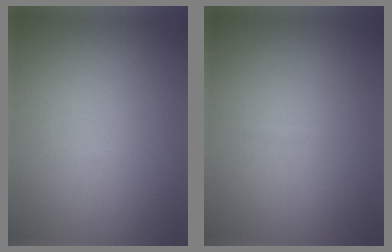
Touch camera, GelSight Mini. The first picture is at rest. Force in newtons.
{"total": 0.0}